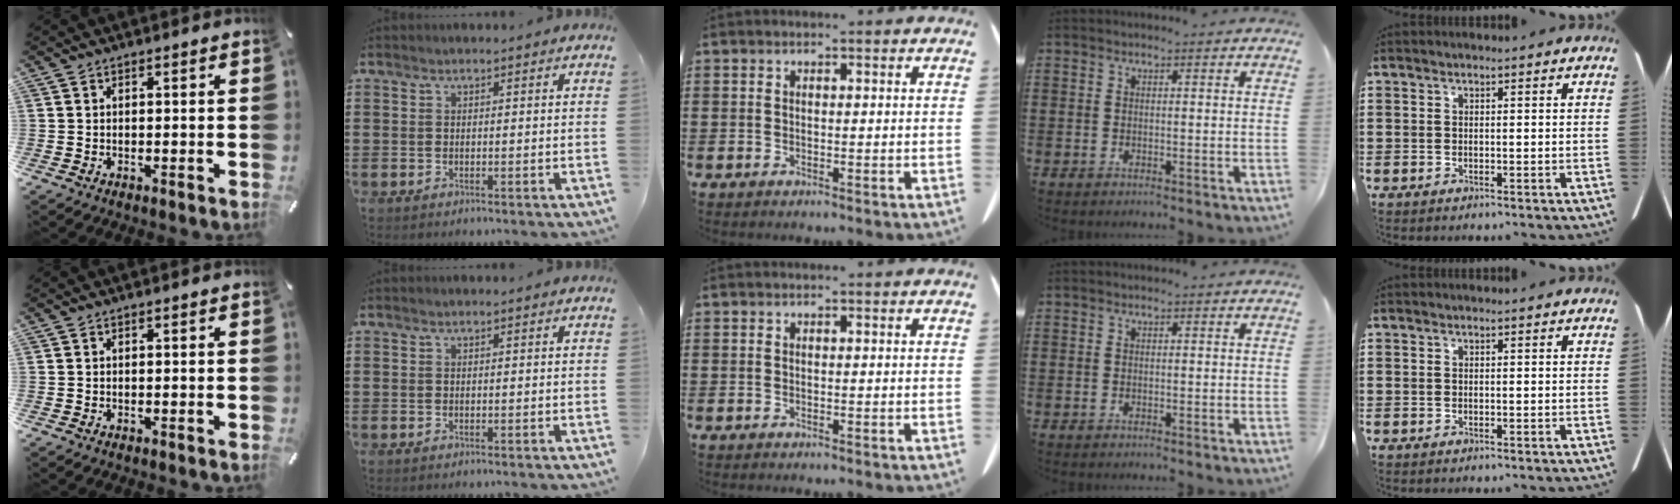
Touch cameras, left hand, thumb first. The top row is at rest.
{}